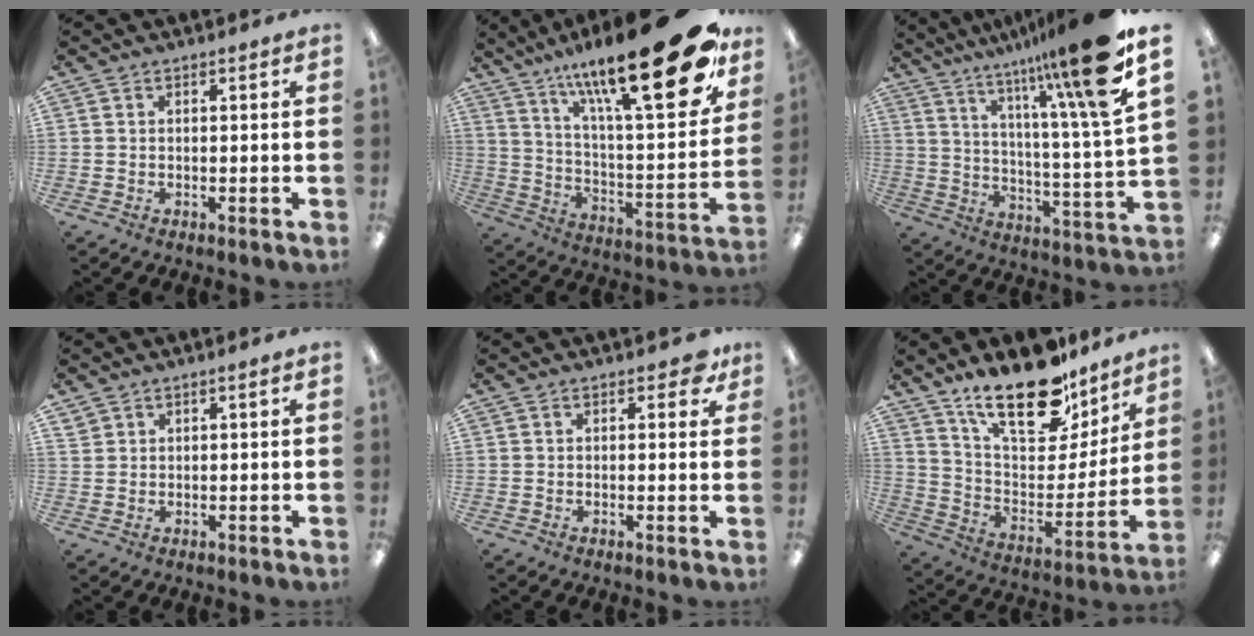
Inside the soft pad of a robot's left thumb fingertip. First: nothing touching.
{"total": 28.8, "force": [17.2, 7.4, 21.9], "torque": [-0.337, -0.108, 0.276]}
{"total": 19.3, "force": [13.2, 1.4, 14.0], "torque": [-0.231, -0.079, 0.199]}
{"total": 1.9, "force": [1.5, 0.8, 0.8], "torque": [-0.017, 0.000, 0.028]}
{"total": 3.7, "force": [2.0, 1.8, 2.5], "torque": [-0.030, -0.002, 0.031]}
{"total": 23.4, "force": [17.1, 9.9, 12.6], "torque": [-0.194, -0.114, 0.299]}